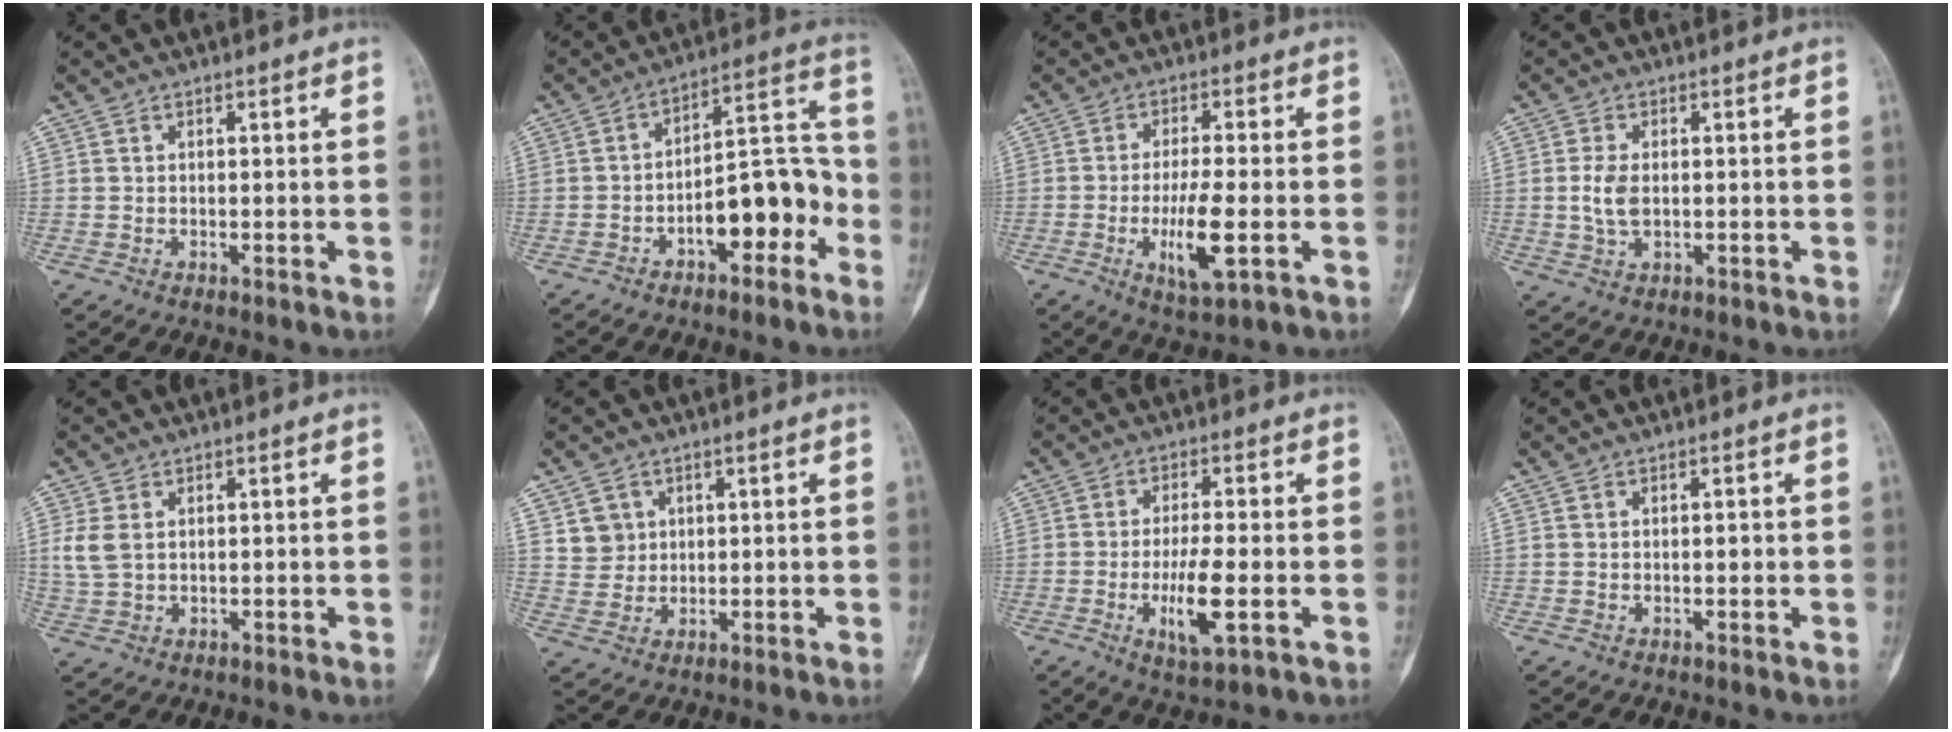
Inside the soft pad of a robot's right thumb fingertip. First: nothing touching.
{"total": 13.0, "force": [-5.1, 6.1, 10.3], "torque": [-0.123, 0.060, -0.076]}
{"total": 8.9, "force": [-2.3, 2.2, 8.3], "torque": [-0.155, -0.004, -0.036]}
{"total": 4.5, "force": [-0.1, 2.6, 3.7], "torque": [-0.075, -0.001, -0.001]}
{"total": 4.3, "force": [1.0, 2.9, 3.0], "torque": [-0.073, 0.002, 0.027]}
{"total": 4.4, "force": [1.8, 4.0, 0.7], "torque": [0.009, -0.010, 0.036]}
{"total": 8.2, "force": [-2.2, 2.1, 7.6], "torque": [-0.143, -0.003, -0.035]}
{"total": 0.8, "force": [0.0, 0.4, 0.7], "torque": [-0.005, 0.001, -0.002]}